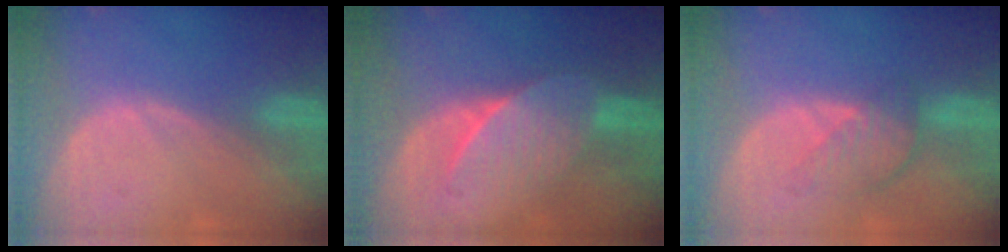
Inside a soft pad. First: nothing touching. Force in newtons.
{"total": 7.2, "press": 6.6, "slide": 2.8}
{"total": 4.6, "press": 4.1, "slide": 2.1}